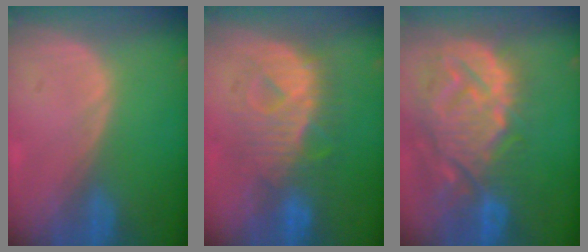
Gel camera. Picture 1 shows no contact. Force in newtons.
{"total": 9.0, "press": 9.0, "slide": 0.3}
{"total": 14.3, "press": 12.3, "slide": 7.4}